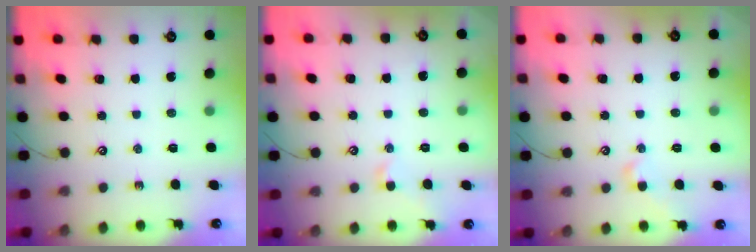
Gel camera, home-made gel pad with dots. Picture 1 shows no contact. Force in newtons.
{"total": 0.5, "press": 0.2, "slide": 0.5}
{"total": 1.6, "press": 1.3, "slide": 0.8}